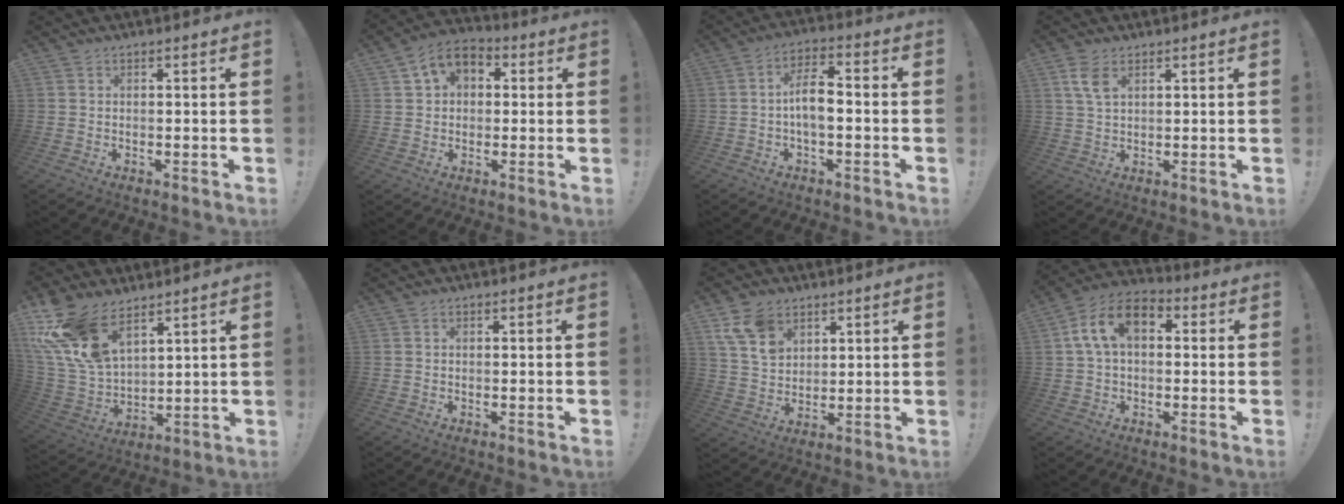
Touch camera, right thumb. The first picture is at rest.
{"total": 8.5, "force": [3.2, 6.4, 4.7], "torque": [-0.073, -0.006, 0.063]}
{"total": 8.1, "force": [-1.1, 3.6, 7.2], "torque": [-0.120, 0.007, -0.020]}
{"total": 5.4, "force": [2.5, 2.7, 4.0], "torque": [-0.080, -0.009, 0.045]}
{"total": 17.6, "force": [10.9, 9.5, 10.0], "torque": [-0.227, -0.061, 0.209]}
{"total": 0.0}
{"total": 11.2, "force": [6.6, 7.5, 5.0], "torque": [-0.095, -0.024, 0.133]}
{"total": 12.1, "force": [3.0, 7.6, 8.9], "torque": [-0.157, 0.012, 0.060]}